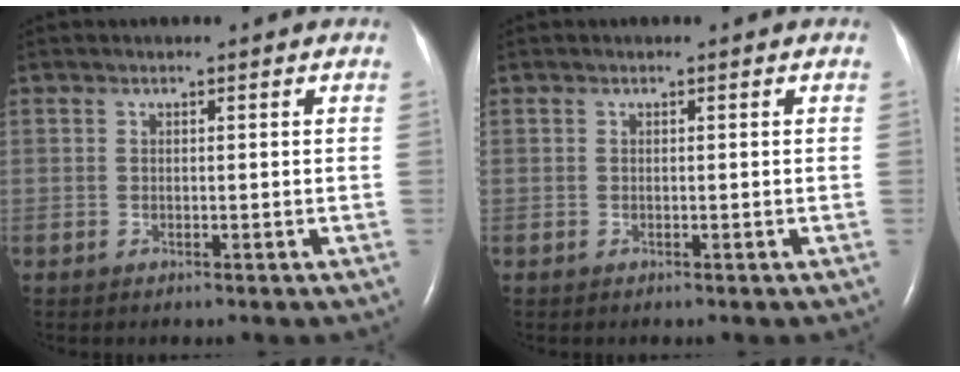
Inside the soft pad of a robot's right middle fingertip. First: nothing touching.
{"total": 0.0}